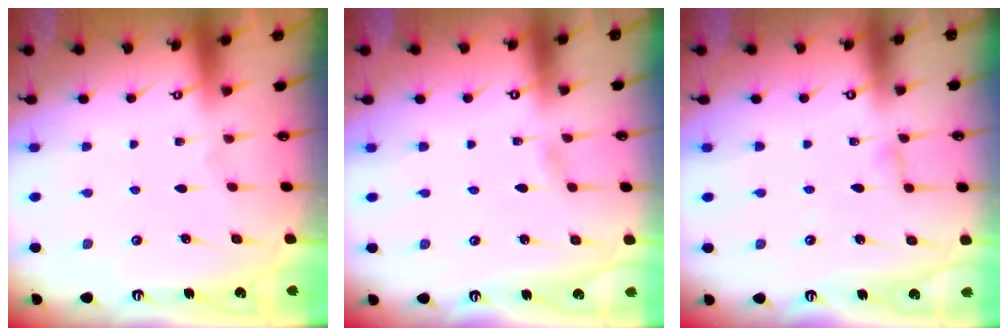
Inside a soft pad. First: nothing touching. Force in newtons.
{"total": 1.1, "press": 1.1, "slide": 0.1}
{"total": 3.2, "press": 3.2, "slide": 0.3}